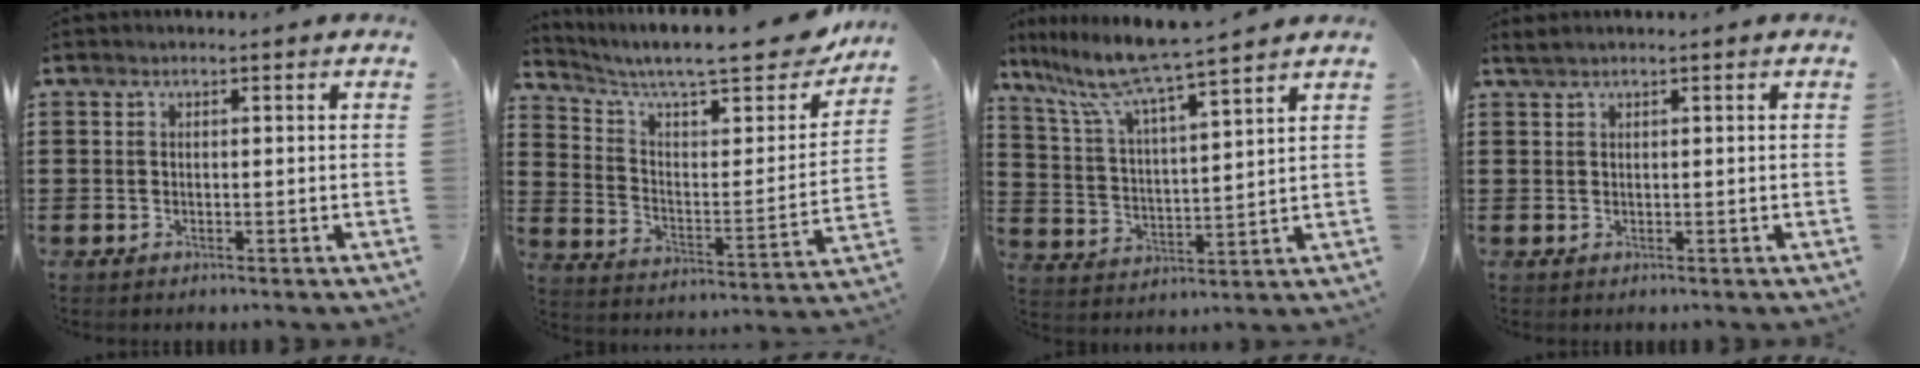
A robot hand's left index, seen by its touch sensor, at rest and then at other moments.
{"total": 9.9, "force": [8.2, 1.6, 5.3], "torque": [-0.119, -0.054, 0.136]}
{"total": 7.9, "force": [7.1, -0.8, 3.3], "torque": [-0.096, -0.048, 0.117]}
{"total": 0.8, "force": [0.5, 0.0, 0.6], "torque": [-0.013, -0.001, 0.011]}